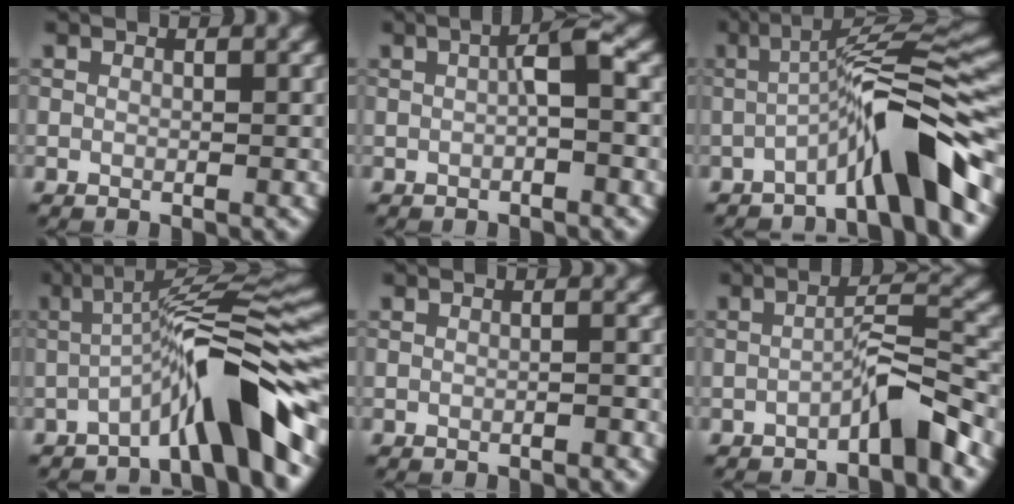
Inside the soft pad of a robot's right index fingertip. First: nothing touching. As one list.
[{"total": 2.2, "force": [-0.1, 0.2, 2.1], "torque": [-0.037, 0.011, -0.003]}, {"total": 7.6, "force": [-3.5, 0.8, 6.7], "torque": [-0.101, 0.030, -0.068]}, {"total": 8.4, "force": [-3.8, 1.0, 7.5], "torque": [-0.105, 0.027, -0.072]}, {"total": 0.7, "force": [-0.5, 0.1, 0.5], "torque": [-0.006, 0.004, -0.010]}, {"total": 3.7, "force": [-2.4, 0.4, 2.8], "torque": [-0.044, 0.021, -0.046]}]